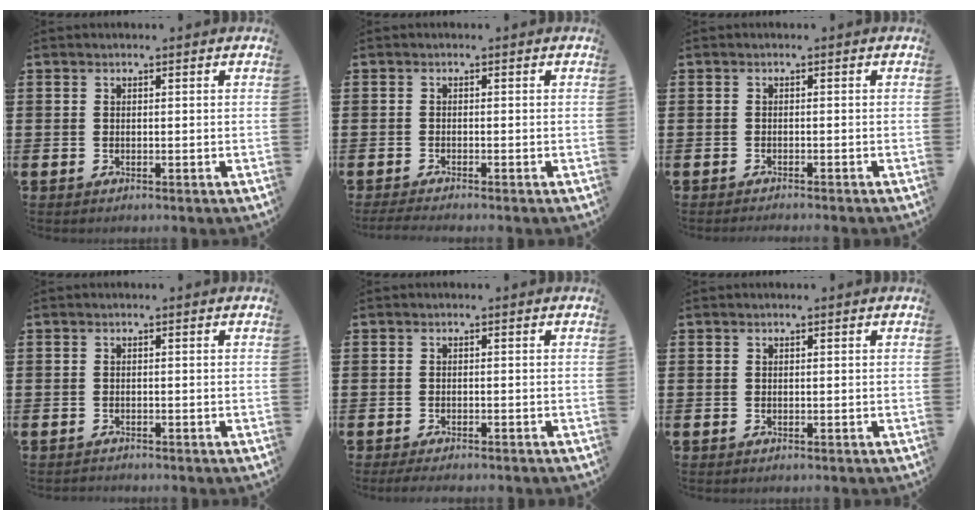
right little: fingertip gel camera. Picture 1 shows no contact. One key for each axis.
{"total": 0.9, "fx": -0.5, "fy": 0.1, "fz": 0.7, "tx": -0.012, "ty": 0.000, "tz": -0.009}
{"total": 0.7, "fx": -0.6, "fy": -0.2, "fz": 0.1, "tx": 0.000, "ty": -0.002, "tz": -0.013}
{"total": 0.5, "fx": -0.5, "fy": 0.1, "fz": -0.1, "tx": 0.000, "ty": -0.001, "tz": -0.011}
{"total": 1.1, "fx": -0.9, "fy": 0.1, "fz": 0.6, "tx": -0.011, "ty": -0.001, "tz": -0.018}
{"total": 0.0}